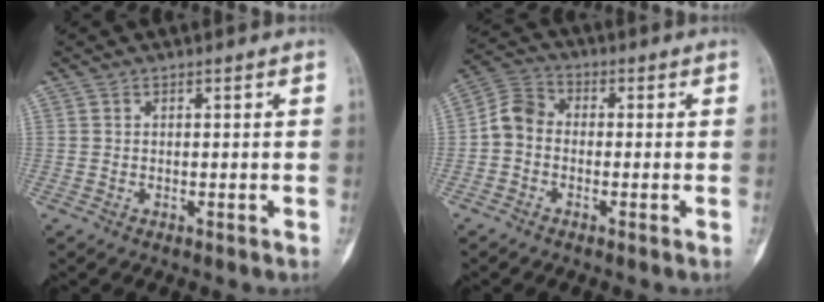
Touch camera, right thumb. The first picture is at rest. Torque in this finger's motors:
{"motor_torque": [0.00, -0.09, 0.56, -0.59, 0.01]}